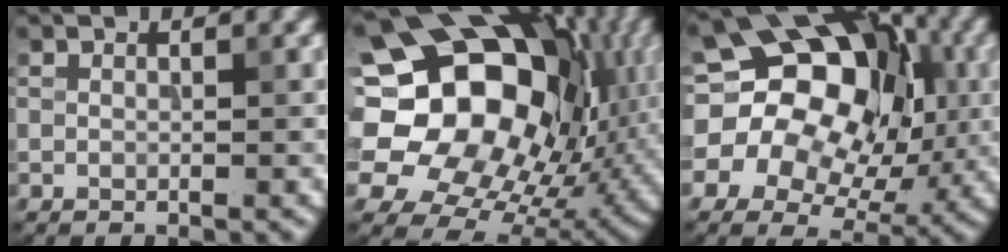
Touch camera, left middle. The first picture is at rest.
{"total": 19.5, "force": [3.4, 15.2, 11.8], "torque": [-0.198, 0.017, 0.067]}
{"total": 16.6, "force": [2.3, 12.9, 10.2], "torque": [-0.152, 0.028, 0.015]}